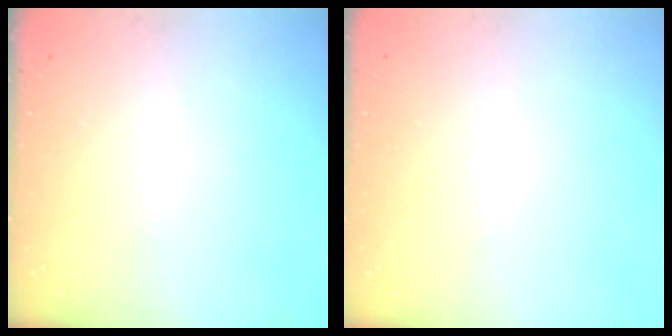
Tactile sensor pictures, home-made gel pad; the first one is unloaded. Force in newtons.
{"total": 0.0}